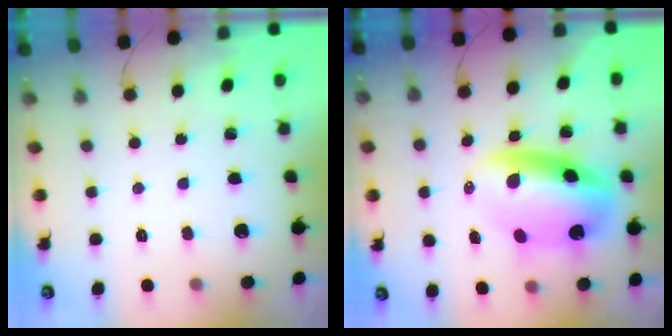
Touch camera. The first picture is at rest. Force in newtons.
{"total": 13.7, "press": 13.2, "slide": 3.5}